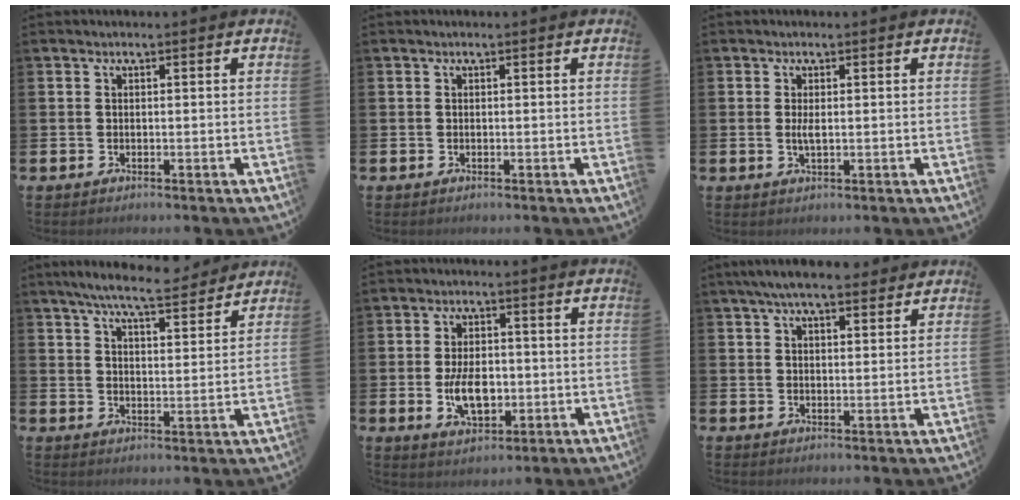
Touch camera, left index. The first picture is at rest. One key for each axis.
{"total": 0.0}
{"total": 2.1, "fx": 0.1, "fy": 0.7, "fz": 2.0, "tx": -0.039, "ty": 0.000, "tz": 0.001}
{"total": 7.3, "fx": 6.8, "fy": 0.6, "fz": 2.6, "tx": -0.061, "ty": -0.035, "tz": 0.119}
{"total": 6.1, "fx": -1.0, "fy": 3.6, "fz": 4.9, "tx": -0.085, "ty": 0.004, "tz": -0.019}
{"total": 5.3, "fx": 4.7, "fy": 1.2, "fz": 2.2, "tx": -0.053, "ty": -0.009, "tz": 0.085}